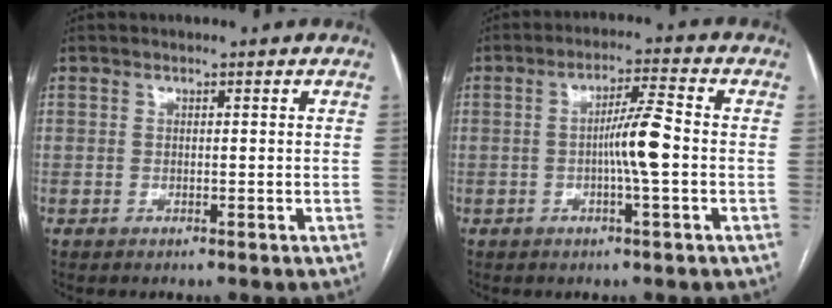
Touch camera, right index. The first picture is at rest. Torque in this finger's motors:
{"motor_torque": [0.99, 0.09, 0.20, 0.06]}